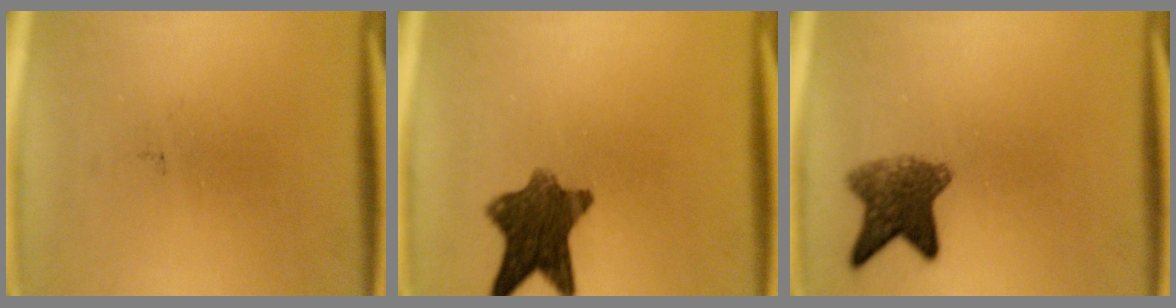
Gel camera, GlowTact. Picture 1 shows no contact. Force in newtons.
{"total": 9.5}
{"total": 6.5}